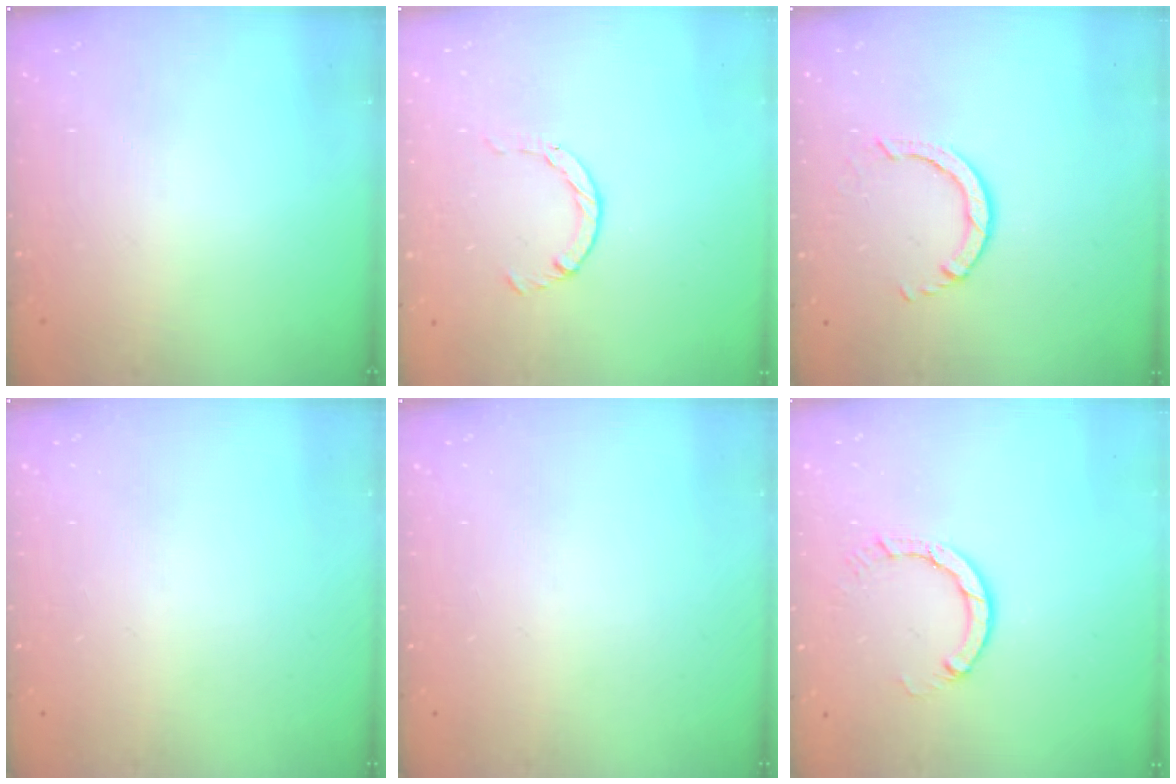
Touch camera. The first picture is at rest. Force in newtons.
{"total": 2.1, "press": 2.1, "slide": 0.3}
{"total": 3.0, "press": 3.0, "slide": 0.4}
{"total": 0.0}
{"total": 0.0}
{"total": 3.9, "press": 3.9, "slide": 0.4}